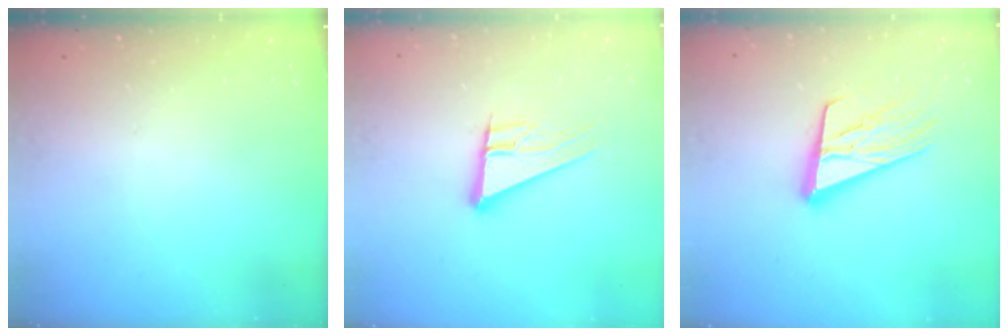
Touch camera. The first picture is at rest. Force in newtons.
{"total": 11.4, "press": 11.3, "slide": 2.0}
{"total": 18.2, "press": 17.7, "slide": 4.2}